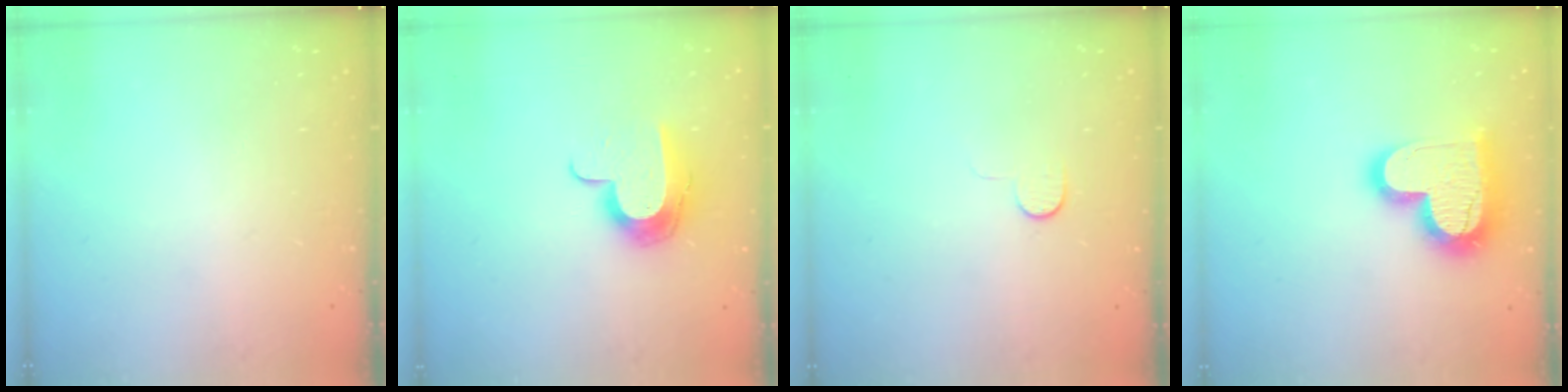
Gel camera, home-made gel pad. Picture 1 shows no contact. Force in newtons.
{"total": 12.1, "press": 12.1, "slide": 0.6}
{"total": 5.0, "press": 5.0, "slide": 0.5}
{"total": 19.4, "press": 19.3, "slide": 1.5}